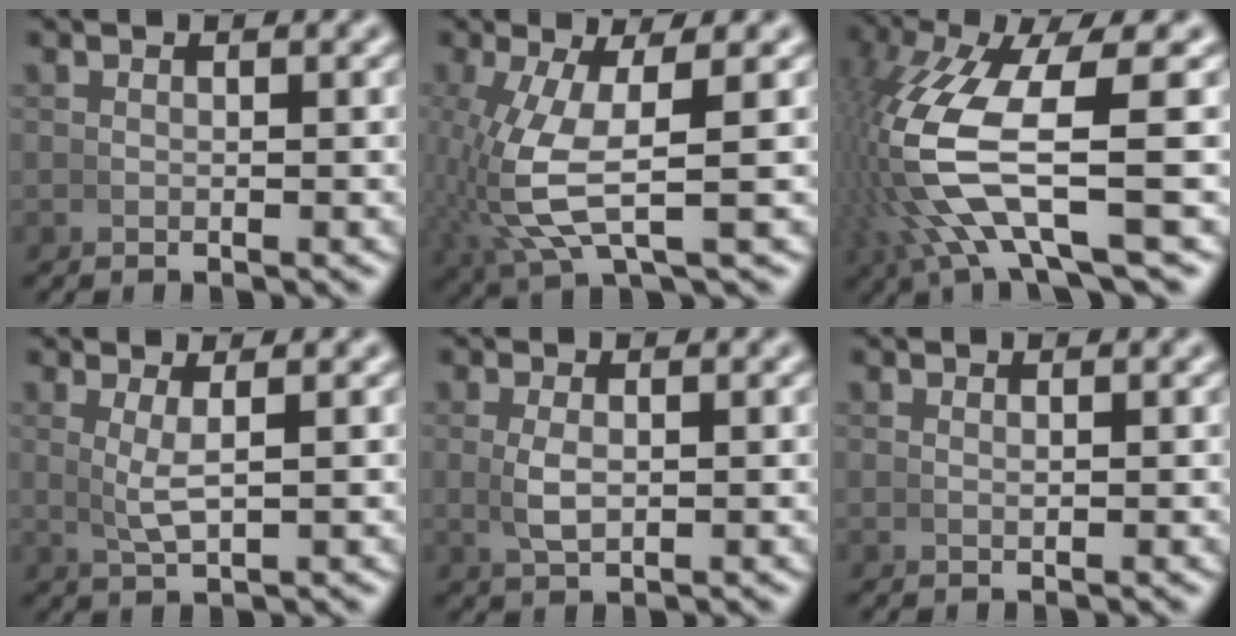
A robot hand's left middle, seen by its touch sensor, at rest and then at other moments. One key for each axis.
{"total": 7.0, "fx": -0.1, "fy": 2.7, "fz": 6.4, "tx": -0.152, "ty": -0.015, "tz": 0.012}
{"total": 8.9, "fx": 0.1, "fy": 3.6, "fz": 8.2, "tx": -0.199, "ty": -0.016, "tz": 0.016}
{"total": 2.6, "fx": 0.7, "fy": 0.3, "fz": 2.5, "tx": -0.048, "ty": -0.004, "tz": 0.019}
{"total": 2.0, "fx": 0.2, "fy": 0.9, "fz": 1.8, "tx": -0.041, "ty": -0.003, "tz": 0.010}
{"total": 0.0}